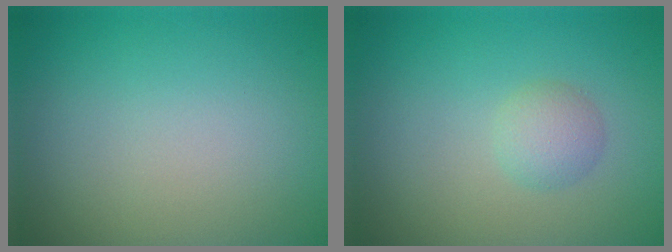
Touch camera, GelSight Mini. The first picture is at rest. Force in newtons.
{"total": 1.8, "press": 1.8, "slide": 0.1}